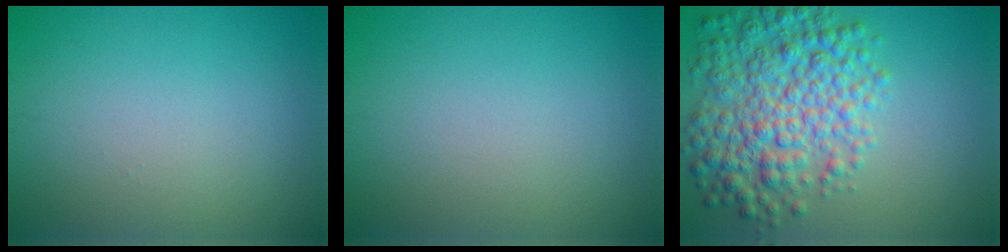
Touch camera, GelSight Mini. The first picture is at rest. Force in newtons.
{"total": 0.0}
{"total": 7.7, "press": 7.7, "slide": 0.1}